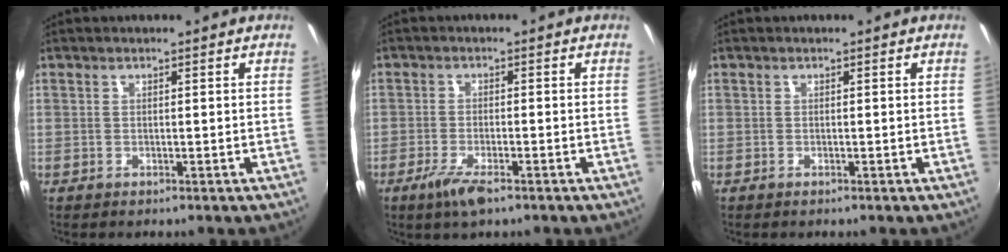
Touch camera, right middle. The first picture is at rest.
{"total": 4.8, "force": [-3.1, 1.0, 3.5], "torque": [-0.086, -0.012, -0.060]}
{"total": 0.0}